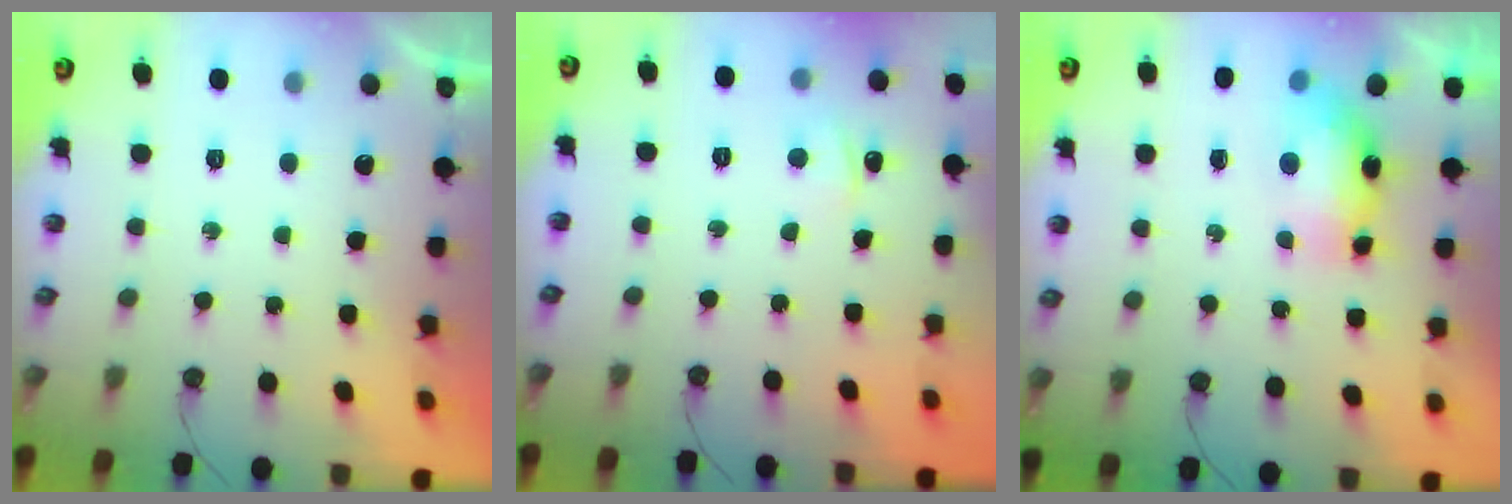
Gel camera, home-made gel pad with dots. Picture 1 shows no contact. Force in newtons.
{"total": 2.3, "press": 2.2, "slide": 0.3}
{"total": 8.4, "press": 8.4, "slide": 0.6}